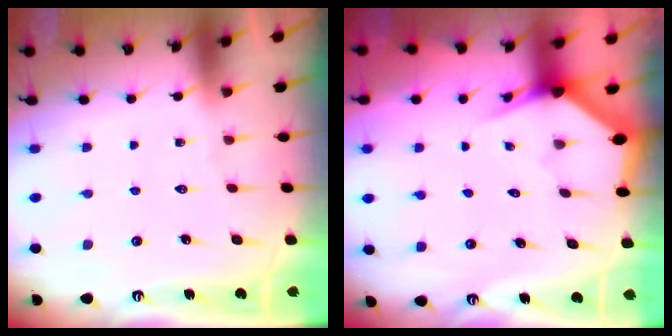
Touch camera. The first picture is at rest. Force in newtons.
{"total": 2.9, "press": 2.9, "slide": 0.1}